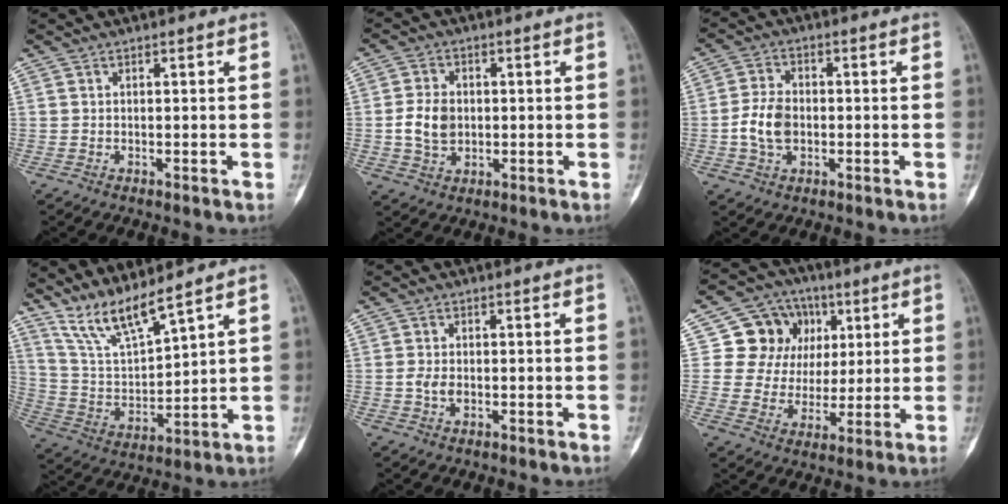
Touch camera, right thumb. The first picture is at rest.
{"total": 6.6, "force": [-0.3, 5.0, 4.4], "torque": [-0.073, 0.003, -0.004]}
{"total": 7.1, "force": [-1.1, 5.0, 5.0], "torque": [-0.092, 0.012, -0.024]}
{"total": 10.2, "force": [8.7, 1.1, 5.2], "torque": [-0.104, -0.055, 0.187]}
{"total": 2.4, "force": [-0.6, 1.5, 1.8], "torque": [-0.033, 0.003, -0.012]}
{"total": 13.2, "force": [3.9, 11.7, 4.7], "torque": [-0.026, 0.005, 0.068]}